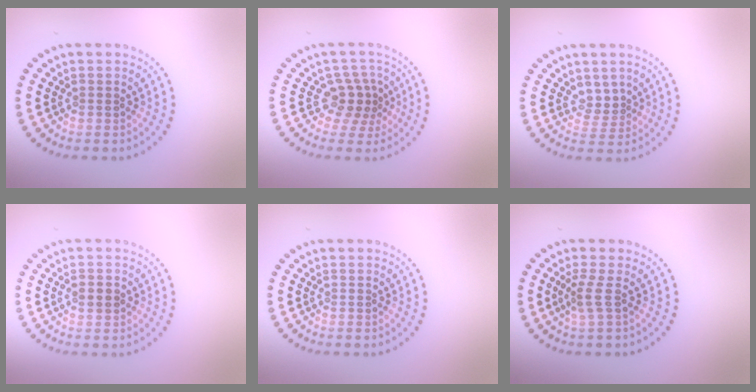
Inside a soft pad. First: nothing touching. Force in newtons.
{"total": 2.9, "press": 2.1, "slide": 1.9}
{"total": 1.9, "press": 1.3, "slide": 1.4}
{"total": 1.7, "press": 1.7, "slide": 0.1}
{"total": 0.0}
{"total": 1.8, "press": 1.1, "slide": 1.4}